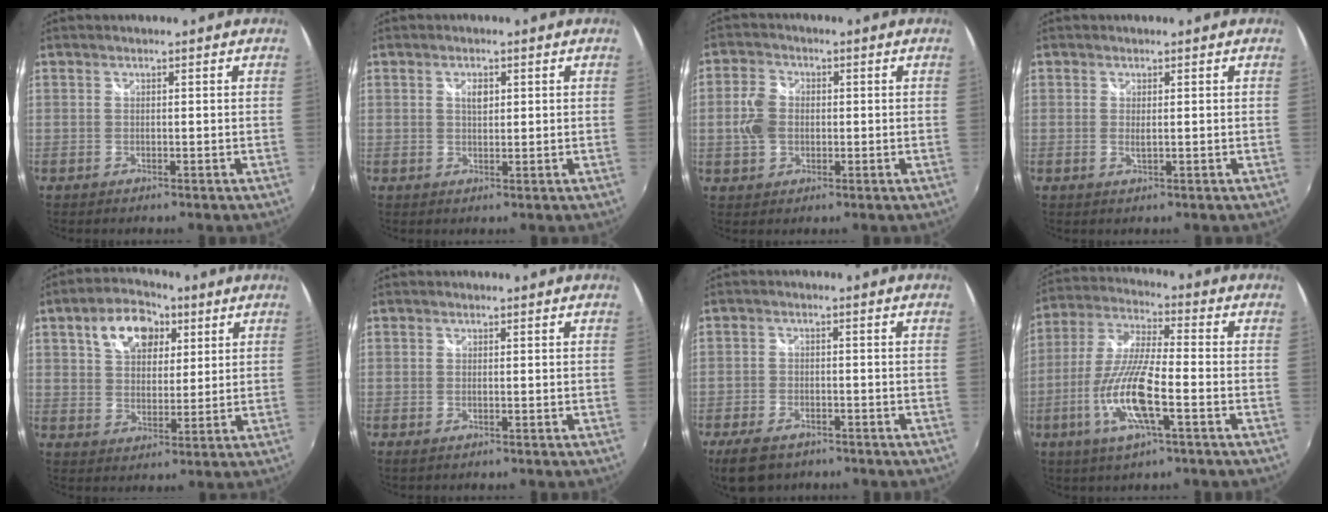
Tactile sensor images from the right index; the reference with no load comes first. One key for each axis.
{"total": 2.0, "fx": 0.8, "fy": 1.0, "fz": 1.5, "tx": -0.026, "ty": 0.004, "tz": 0.012}
{"total": 6.0, "fx": -0.3, "fy": 4.7, "fz": 3.7, "tx": -0.081, "ty": 0.011, "tz": -0.003}
{"total": 1.2, "fx": 0.1, "fy": 0.1, "fz": 1.2, "tx": -0.022, "ty": -0.002, "tz": 0.000}
{"total": 11.2, "fx": 5.2, "fy": 7.1, "fz": 6.9, "tx": -0.126, "ty": 0.030, "tz": 0.089}
{"total": 0.8, "fx": -0.2, "fy": 0.0, "fz": 0.7, "tx": -0.014, "ty": 0.000, "tz": -0.005}
{"total": 7.7, "fx": -5.5, "fy": 3.9, "fz": 3.8, "tx": -0.101, "ty": -0.012, "tz": -0.096}
{"total": 14.1, "fx": -4.8, "fy": 2.6, "fz": 12.9, "tx": -0.271, "ty": -0.010, "tz": -0.094}